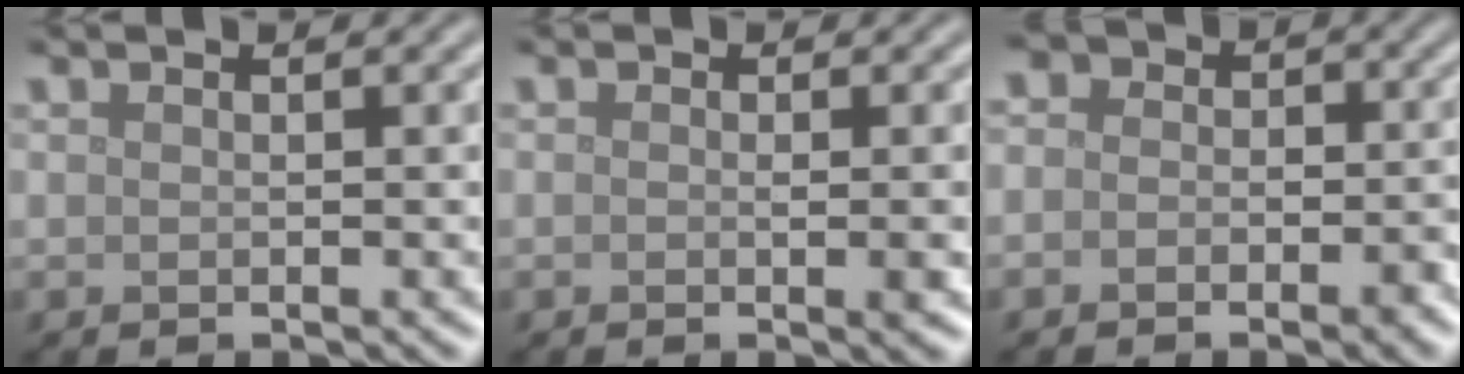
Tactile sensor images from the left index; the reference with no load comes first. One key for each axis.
{"total": 1.2, "fx": -0.2, "fy": 0.2, "fz": 1.2, "tx": -0.016, "ty": -0.003, "tz": -0.002}
{"total": 5.1, "fx": -0.5, "fy": 4.3, "fz": 2.8, "tx": -0.011, "ty": 0.015, "tz": -0.035}